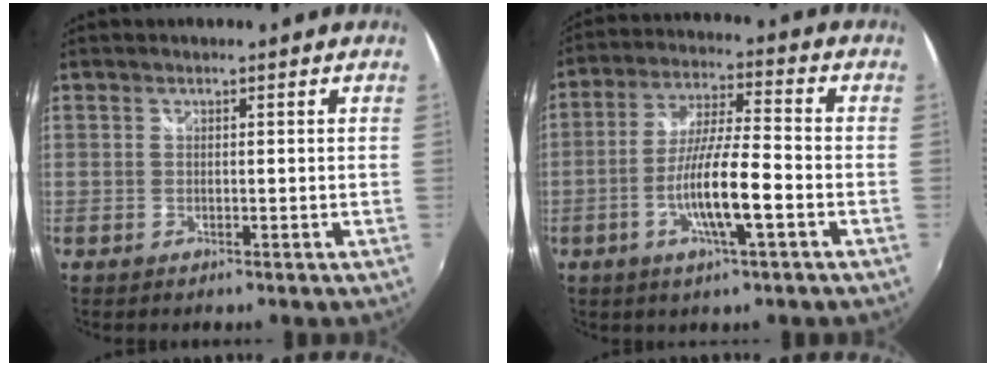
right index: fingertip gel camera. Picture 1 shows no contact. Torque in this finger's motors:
{"motor_torque": [1.44, -0.70, 0.88, 0.21]}